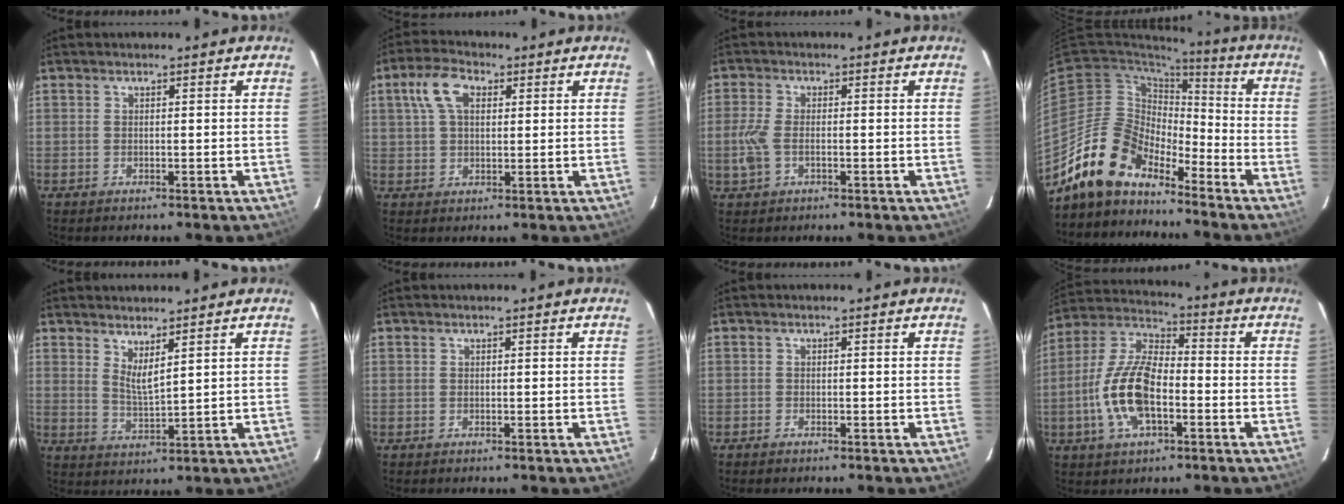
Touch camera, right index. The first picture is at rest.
{"total": 7.0, "force": [2.5, 4.1, 5.2], "torque": [-0.106, 0.024, 0.045]}
{"total": 5.0, "force": [-1.3, 2.7, 4.0], "torque": [-0.096, -0.001, -0.026]}
{"total": 13.8, "force": [-11.5, 6.1, 4.6], "torque": [-0.094, 0.022, -0.218]}
{"total": 4.1, "force": [3.0, 0.4, 2.7], "torque": [-0.049, -0.012, 0.051]}
{"total": 0.0}
{"total": 0.7, "force": [-0.6, 0.3, 0.2], "torque": [-0.005, 0.000, -0.013]}
{"total": 14.4, "force": [-4.0, 6.7, 12.1], "torque": [-0.258, 0.005, -0.079]}